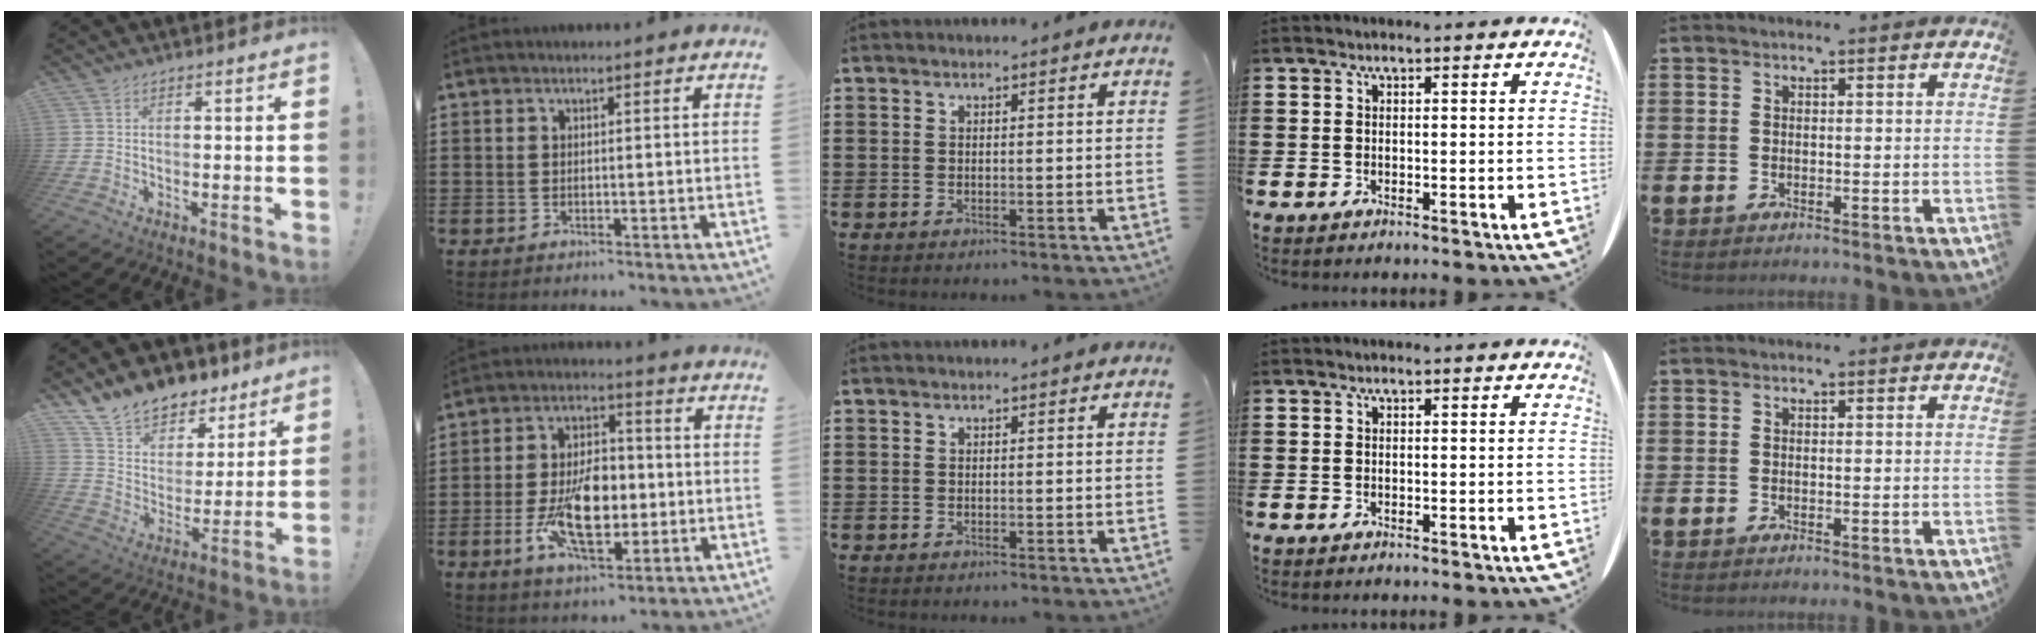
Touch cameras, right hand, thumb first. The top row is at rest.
{"thumb": {"total": 12.2, "force": [10.3, 6.0, 2.5], "torque": [-0.054, -0.084, 0.194]}, "index": {"total": 11.9, "force": [-2.3, 6.3, 9.8], "torque": [-0.203, -0.004, -0.042]}}